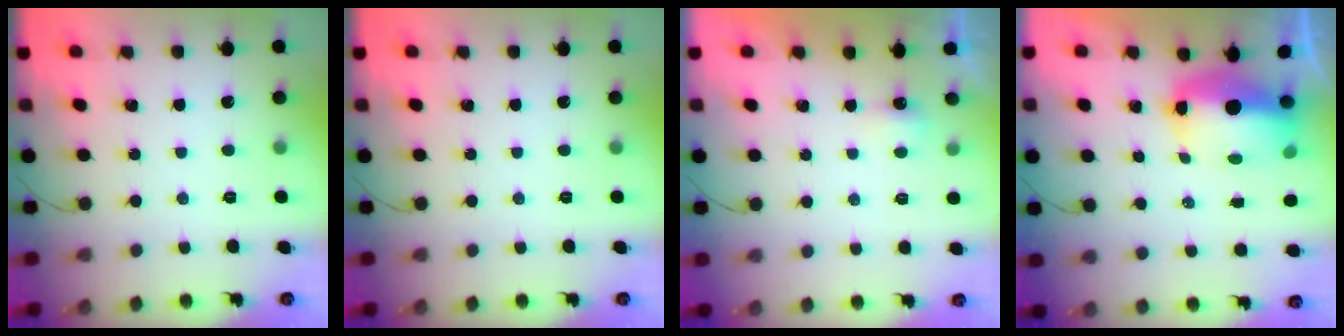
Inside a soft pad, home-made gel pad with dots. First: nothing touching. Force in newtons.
{"total": 0.0}
{"total": 2.3, "press": 2.2, "slide": 0.6}
{"total": 9.9, "press": 9.7, "slide": 2.0}